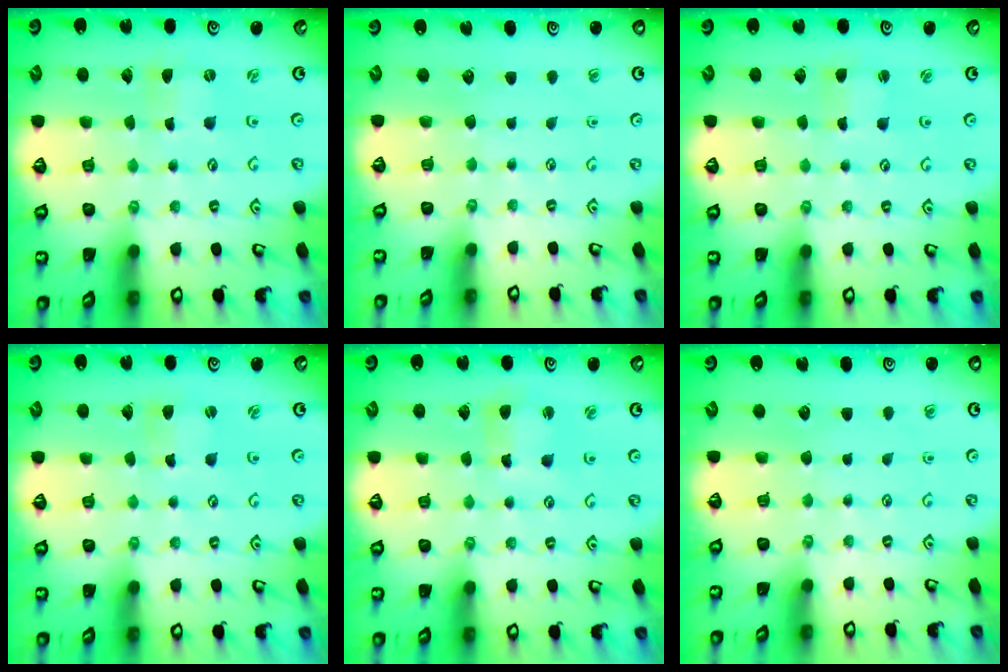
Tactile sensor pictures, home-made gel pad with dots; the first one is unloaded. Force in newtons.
{"total": 0.0}
{"total": 1.2, "press": 1.2, "slide": 0.2}
{"total": 1.6, "press": 1.6, "slide": 0.2}
{"total": 3.6, "press": 3.6, "slide": 0.3}
{"total": 0.0}